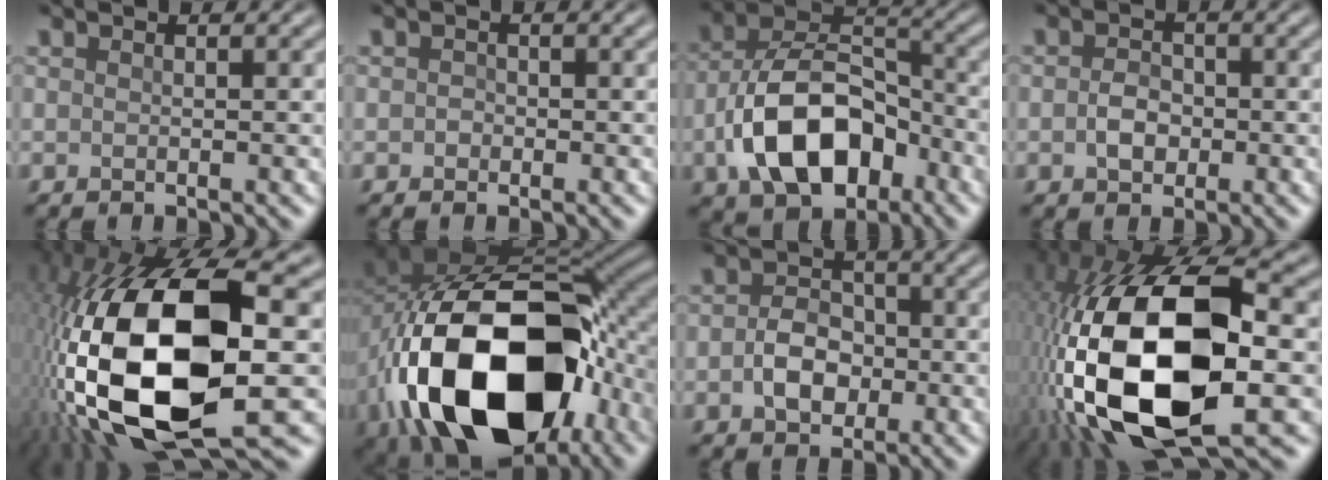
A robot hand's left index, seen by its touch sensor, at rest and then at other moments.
{"total": 0.5, "force": [-0.1, 0.5, 0.0], "torque": [-0.001, -0.001, -0.004]}
{"total": 10.5, "force": [-3.9, 6.4, 7.3], "torque": [-0.136, 0.010, -0.077]}
{"total": 2.1, "force": [-0.4, 1.7, 1.3], "torque": [-0.026, 0.002, -0.013]}
{"total": 20.4, "force": [-2.6, 9.2, 18.0], "torque": [-0.385, -0.018, -0.039]}
{"total": 19.0, "force": [-6.2, 11.8, 13.6], "torque": [-0.254, -0.035, -0.088]}
{"total": 3.4, "force": [-0.7, 2.6, 2.1], "torque": [-0.039, 0.003, -0.017]}
{"total": 19.1, "force": [-3.7, 9.4, 16.2], "torque": [-0.346, -0.014, -0.064]}